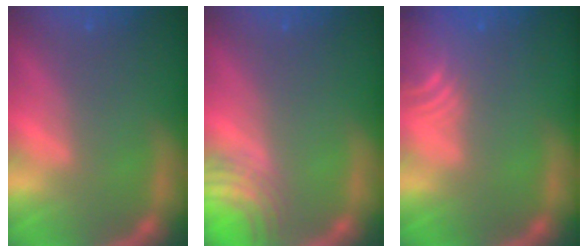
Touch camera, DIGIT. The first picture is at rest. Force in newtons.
{"total": 3.9}
{"total": 5.1}